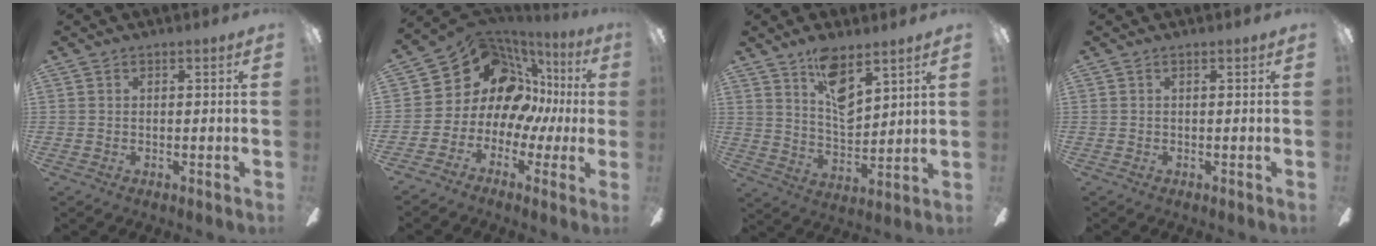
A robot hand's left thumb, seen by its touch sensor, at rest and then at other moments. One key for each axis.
{"total": 15.9, "fx": 5.6, "fy": 11.9, "fz": 9.0, "tx": -0.169, "ty": -0.044, "tz": 0.106}
{"total": 10.5, "fx": 7.1, "fy": 4.1, "fz": 6.5, "tx": -0.112, "ty": -0.036, "tz": 0.128}
{"total": 0.0}